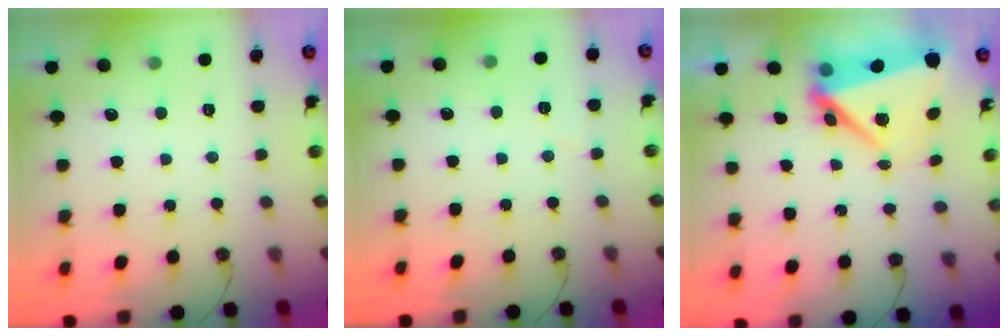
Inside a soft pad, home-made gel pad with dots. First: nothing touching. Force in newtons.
{"total": 3.4, "press": 3.3, "slide": 0.9}
{"total": 7.8, "press": 7.7, "slide": 1.4}